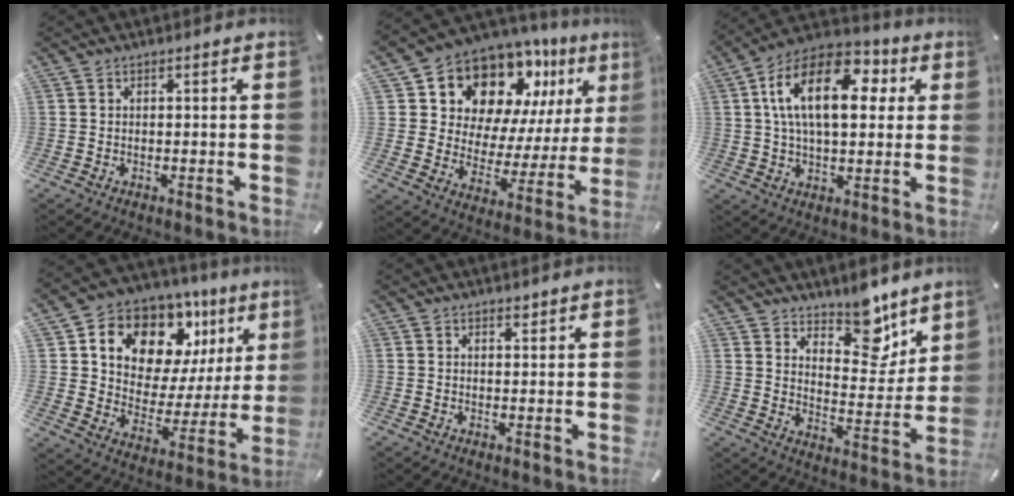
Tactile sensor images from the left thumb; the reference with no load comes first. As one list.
[{"total": 14.0, "force": [10.7, 8.1, 3.7], "torque": [-0.061, -0.112, 0.188]}, {"total": 18.8, "force": [5.1, 10.6, 14.8], "torque": [-0.267, -0.002, 0.079]}, {"total": 13.0, "force": [8.9, 8.5, 4.1], "torque": [-0.069, -0.083, 0.155]}, {"total": 0.8, "force": [0.6, 0.5, 0.2], "torque": [0.004, -0.004, 0.011]}, {"total": 12.4, "force": [10.4, 5.4, 4.1], "torque": [-0.034, -0.096, 0.187]}]